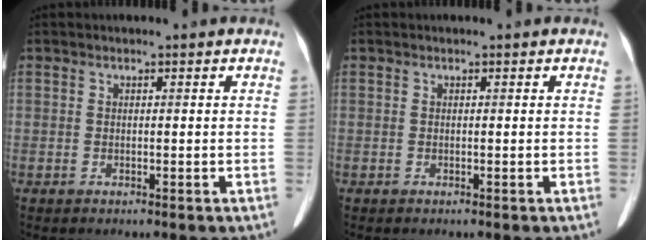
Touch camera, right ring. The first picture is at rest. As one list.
[{"total": 0.0}]